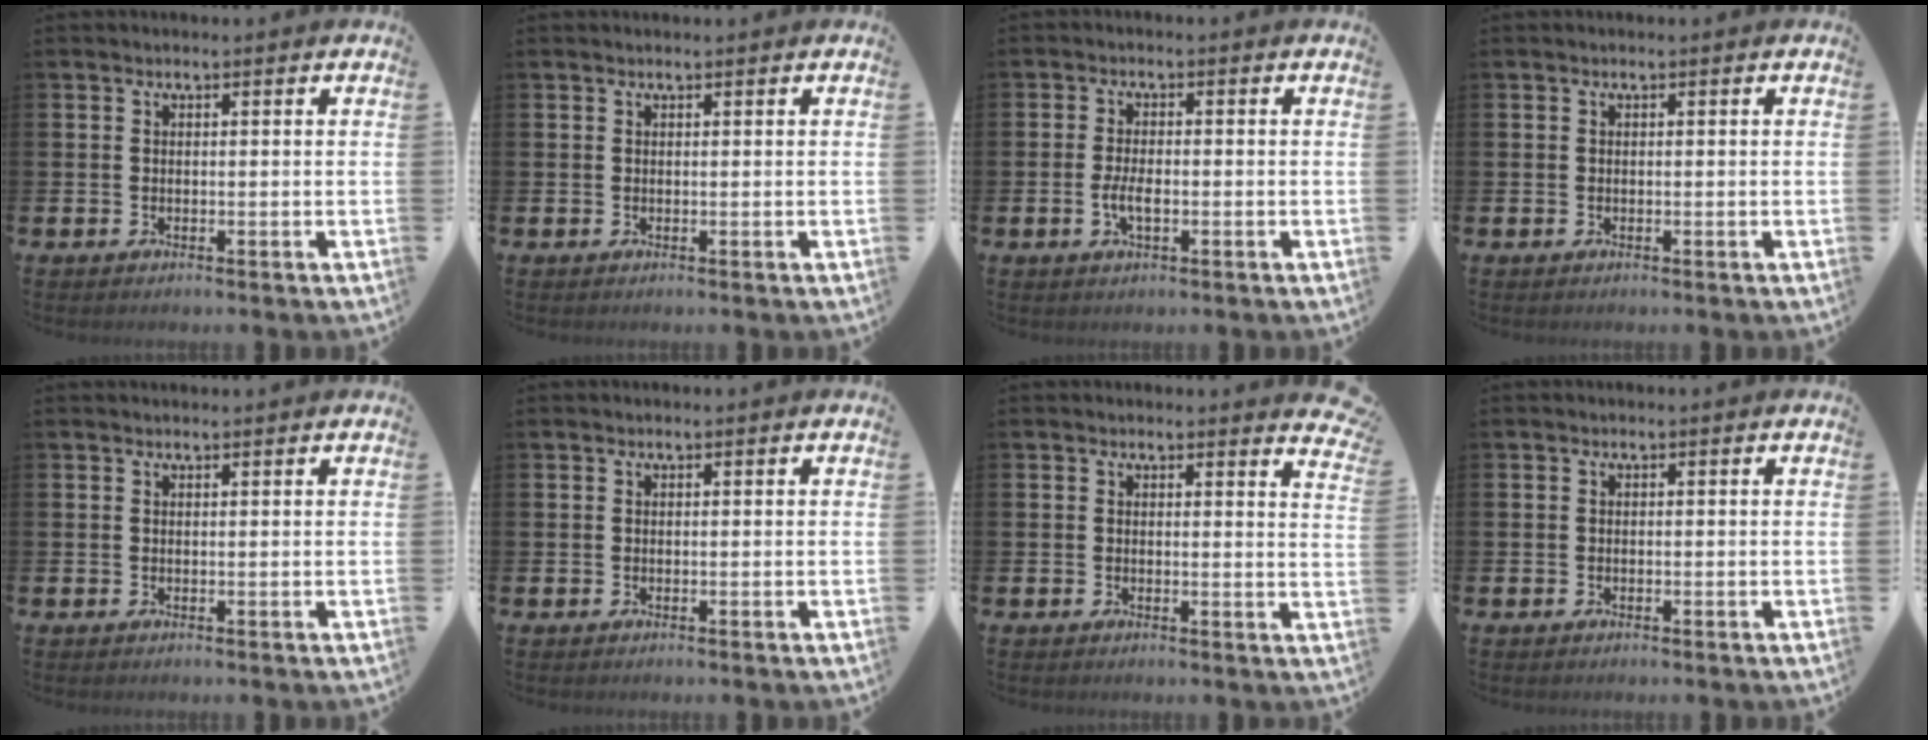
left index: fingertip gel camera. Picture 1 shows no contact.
{"total": 0.0}
{"total": 2.8, "force": [-0.7, 1.2, 2.4], "torque": [-0.044, 0.001, -0.013]}
{"total": 0.0}
{"total": 0.5, "force": [0.5, 0.0, 0.0], "torque": [0.008, -0.004, 0.008]}
{"total": 0.0}
{"total": 2.1, "force": [2.1, 0.2, 0.1], "torque": [0.010, -0.018, 0.034]}
{"total": 0.0}